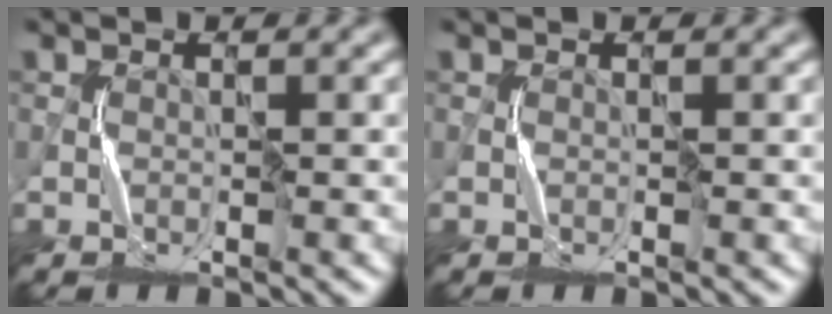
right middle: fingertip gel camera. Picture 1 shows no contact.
{"total": 0.0}